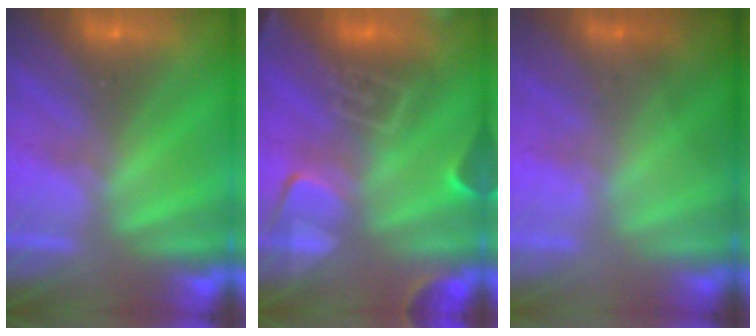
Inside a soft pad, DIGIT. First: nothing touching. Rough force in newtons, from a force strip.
{"total": 7.6}
{"total": 1.2}